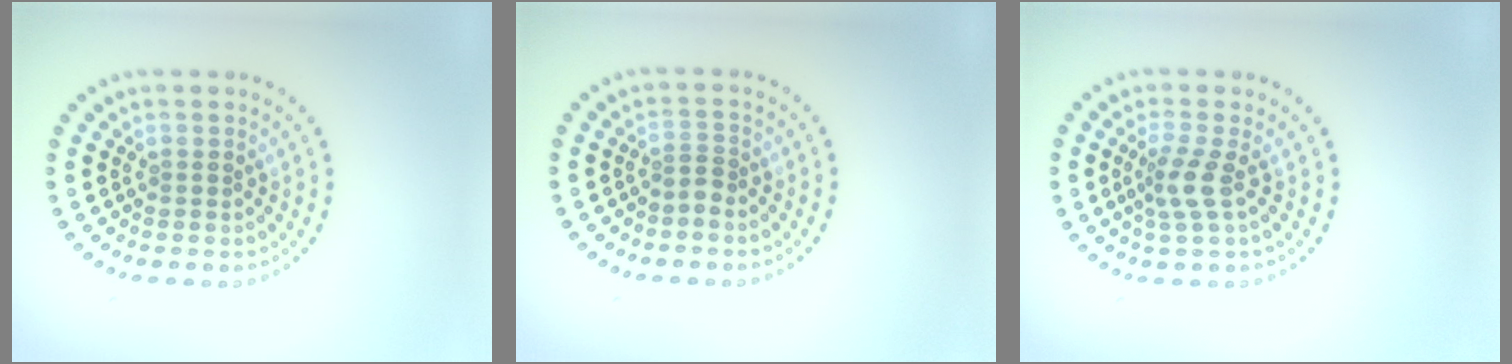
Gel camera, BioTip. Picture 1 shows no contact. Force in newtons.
{"total": 1.2, "press": 0.8, "slide": 0.9}
{"total": 2.4, "press": 1.8, "slide": 1.6}